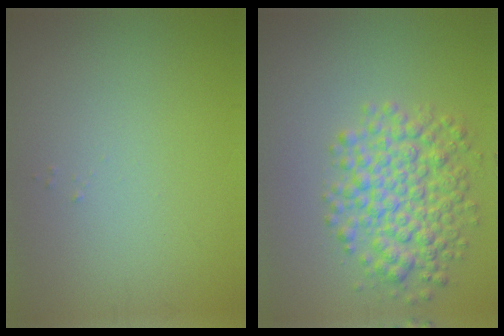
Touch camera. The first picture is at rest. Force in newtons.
{"total": 5.7, "press": 5.7, "slide": 0.1}